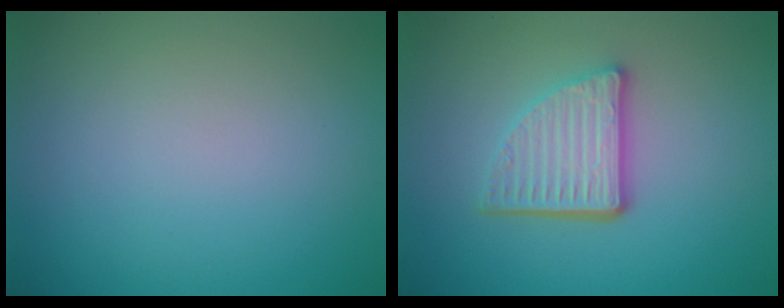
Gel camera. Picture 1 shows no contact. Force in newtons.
{"total": 4.5, "press": 3.4, "slide": 3.0}